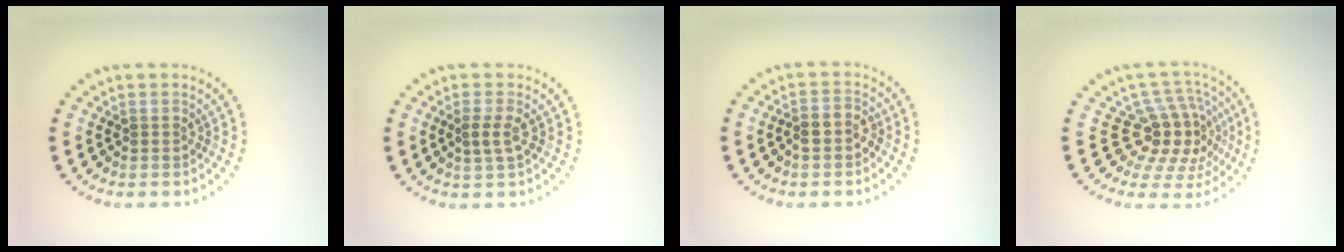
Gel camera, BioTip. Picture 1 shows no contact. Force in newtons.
{"total": 1.9, "press": 1.8, "slide": 0.6}
{"total": 2.0, "press": 1.8, "slide": 1.0}
{"total": 4.9, "press": 3.9, "slide": 2.9}